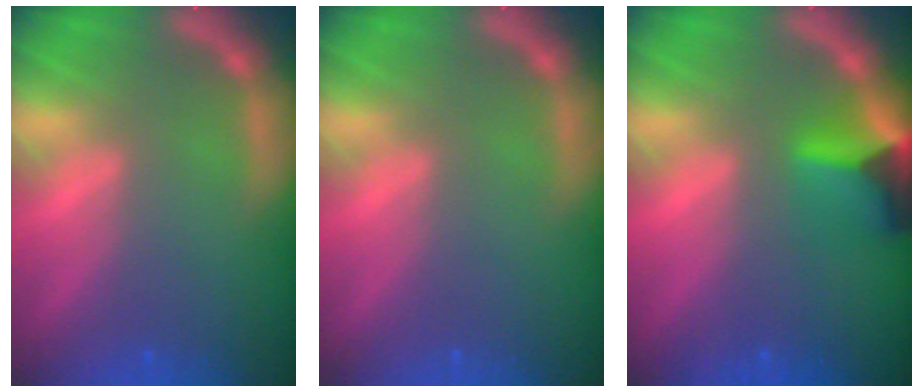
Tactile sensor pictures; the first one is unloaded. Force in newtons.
{"total": 0.0}
{"total": 4.9}